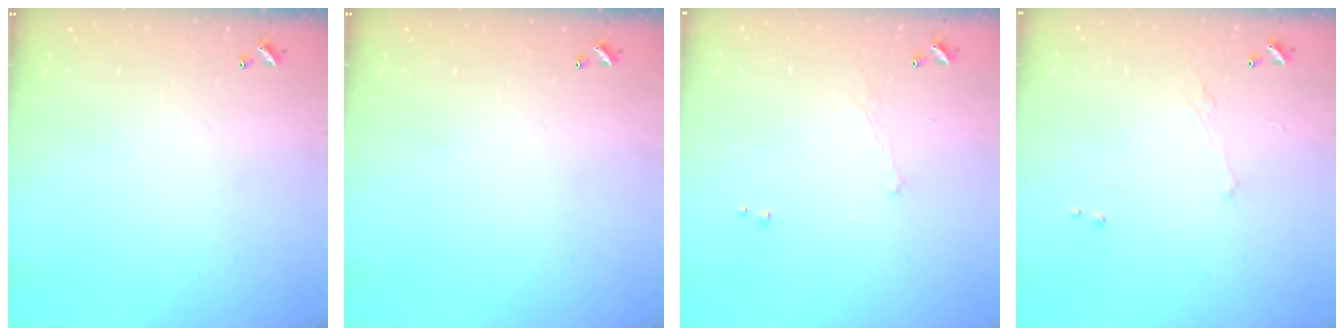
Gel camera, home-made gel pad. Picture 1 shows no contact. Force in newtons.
{"total": 0.0}
{"total": 1.1, "press": 1.0, "slide": 0.6}
{"total": 0.7, "press": 0.0, "slide": 0.7}